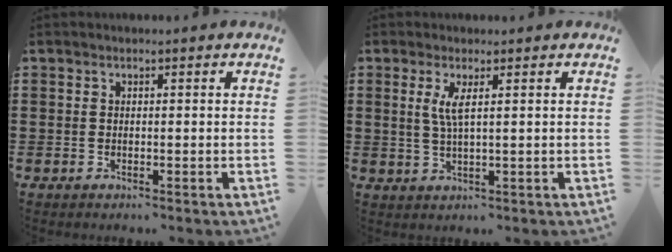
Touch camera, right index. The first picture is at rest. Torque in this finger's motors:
{"motor_torque": [0.43, -0.17, 0.25, 0.06]}